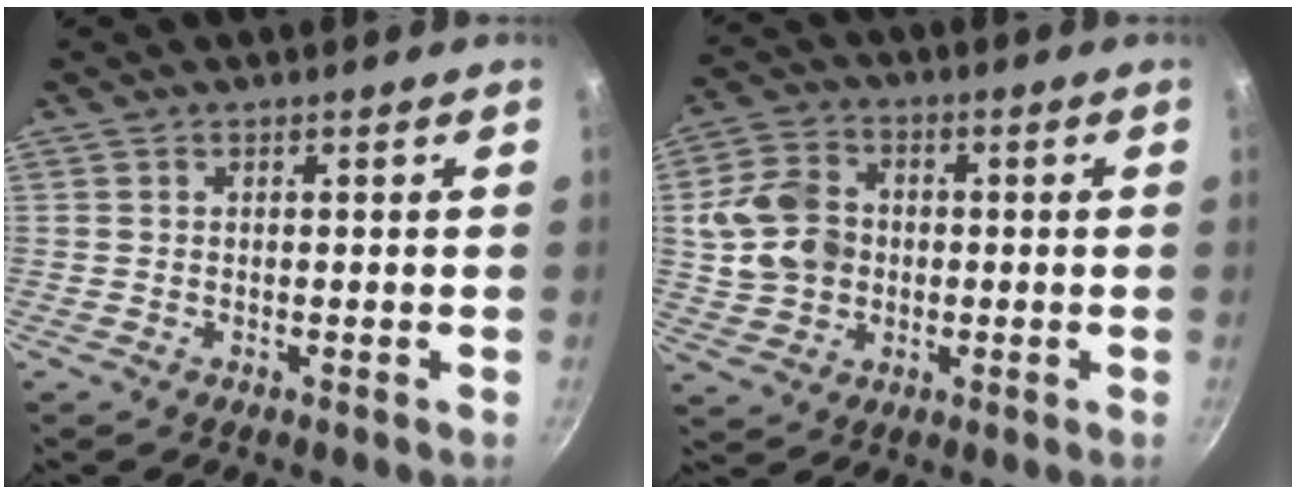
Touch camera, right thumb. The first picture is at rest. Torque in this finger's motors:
{"motor_torque": [0.21, -0.26, -0.04, 0.13, 0.01]}